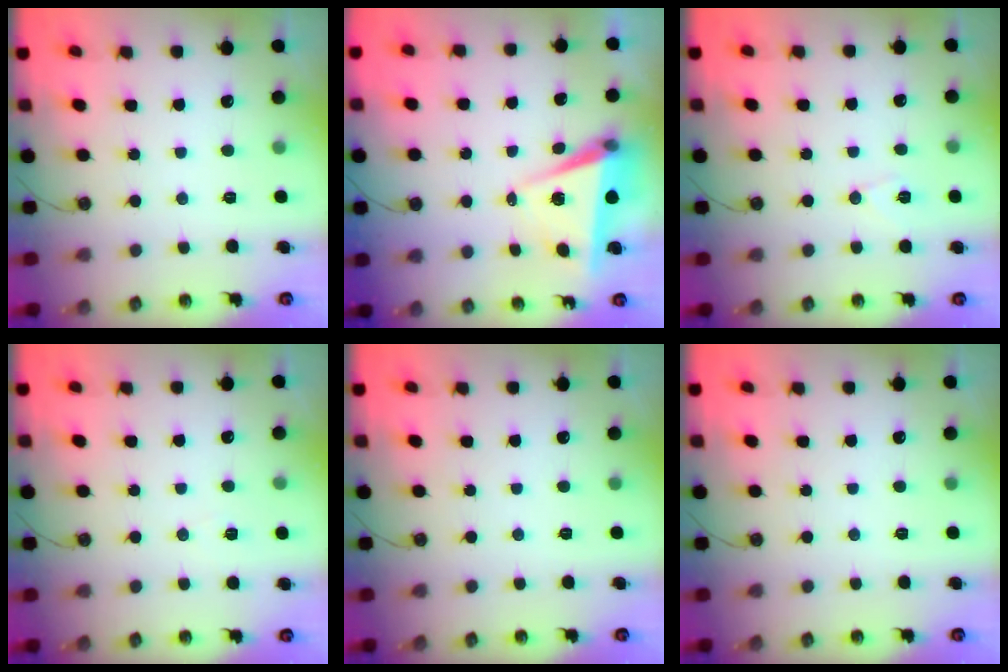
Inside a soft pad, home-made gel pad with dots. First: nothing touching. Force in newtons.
{"total": 6.3, "press": 4.6, "slide": 4.3}
{"total": 6.1, "press": 5.6, "slide": 2.5}
{"total": 5.0, "press": 3.4, "slide": 3.7}
{"total": 0.0}
{"total": 0.0}